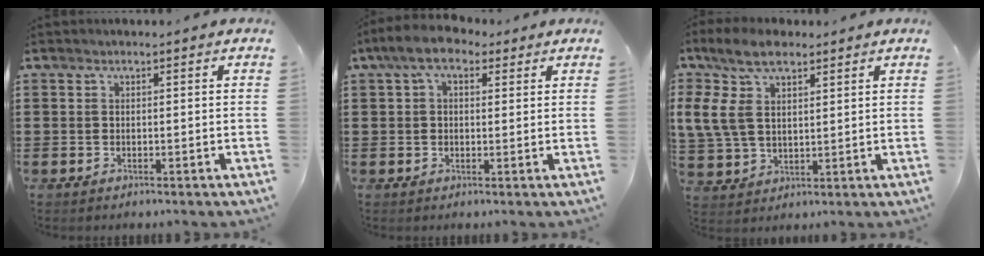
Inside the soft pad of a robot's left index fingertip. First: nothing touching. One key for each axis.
{"total": 6.0, "fx": 3.6, "fy": 2.8, "fz": 3.8, "tx": -0.086, "ty": 0.008, "tz": 0.066}
{"total": 10.1, "fx": 5.2, "fy": 5.4, "fz": 6.6, "tx": -0.155, "ty": 0.009, "tz": 0.096}